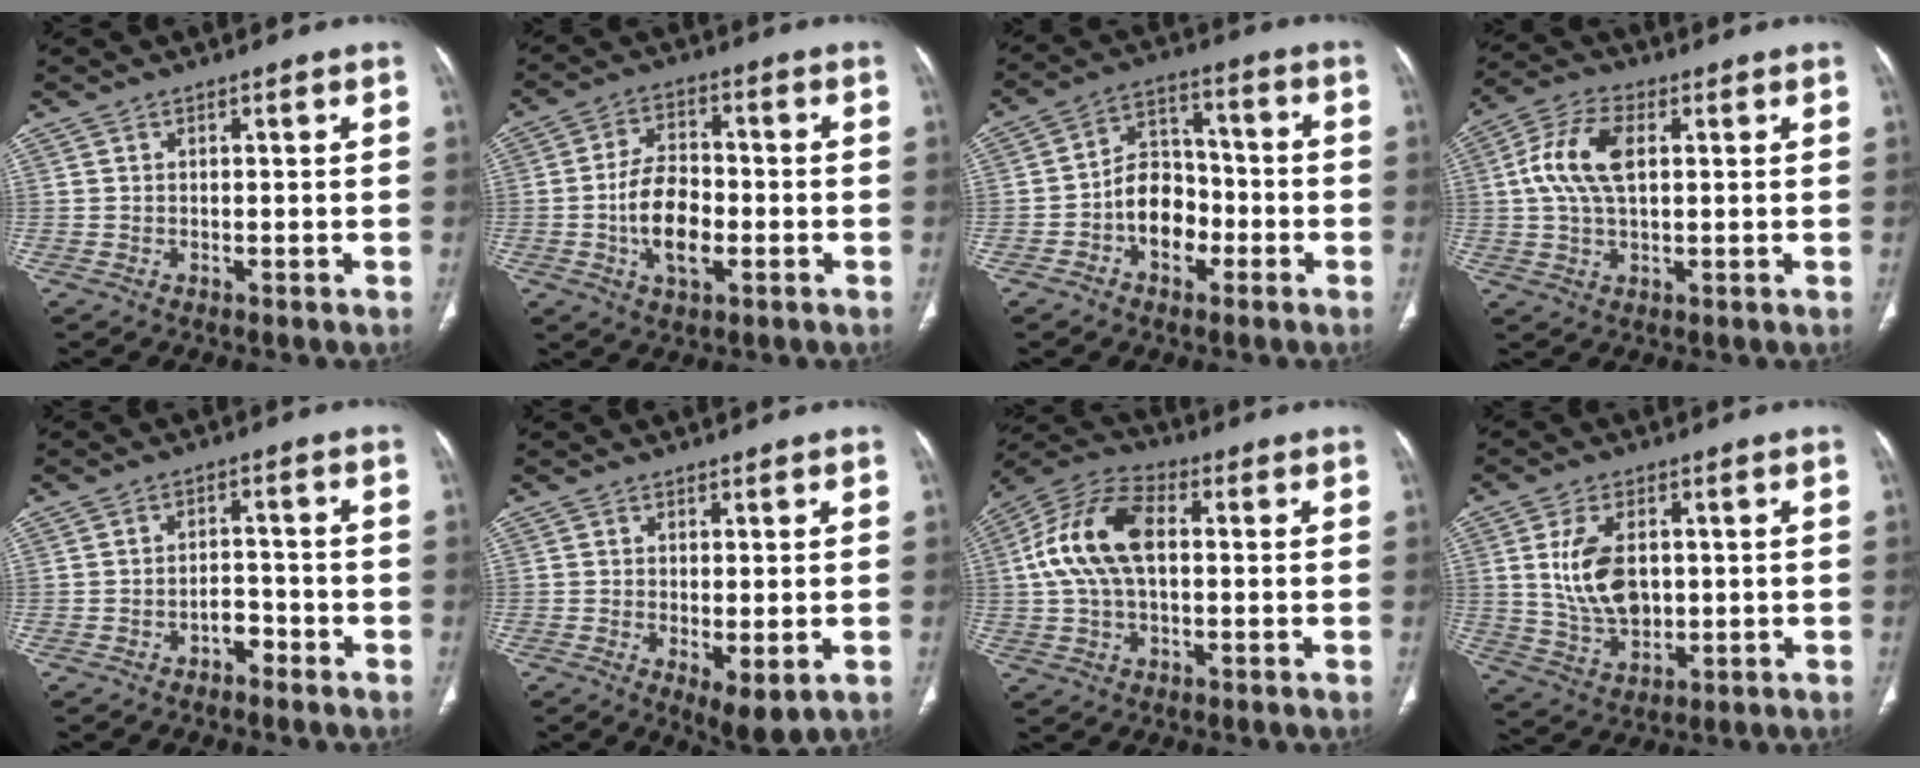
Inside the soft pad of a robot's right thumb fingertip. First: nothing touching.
{"total": 10.4, "force": [-2.4, 5.7, 8.3], "torque": [-0.143, 0.014, -0.045]}
{"total": 10.1, "force": [-3.3, 7.3, 6.1], "torque": [-0.066, 0.042, -0.065]}
{"total": 10.2, "force": [1.8, 5.5, 8.4], "torque": [-0.180, 0.017, 0.031]}
{"total": 3.4, "force": [-2.2, 2.0, 1.6], "torque": [-0.013, 0.024, -0.033]}
{"total": 5.3, "force": [-1.2, 1.8, 4.9], "torque": [-0.081, -0.020, -0.012]}
{"total": 14.2, "force": [1.5, 8.1, 11.5], "torque": [-0.234, 0.032, 0.021]}
{"total": 10.6, "force": [1.5, 6.6, 8.1], "torque": [-0.145, -0.010, 0.042]}